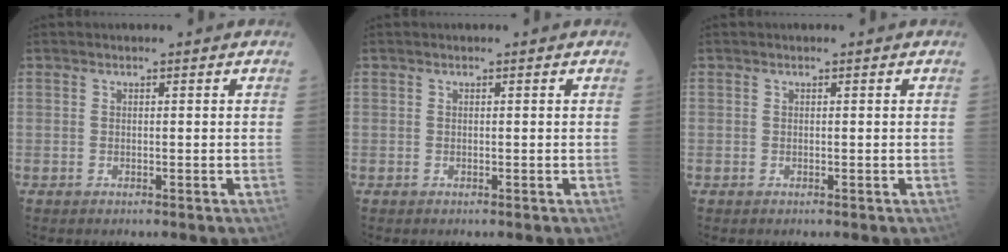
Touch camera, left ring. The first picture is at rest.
{"total": 0.0}
{"total": 0.0}